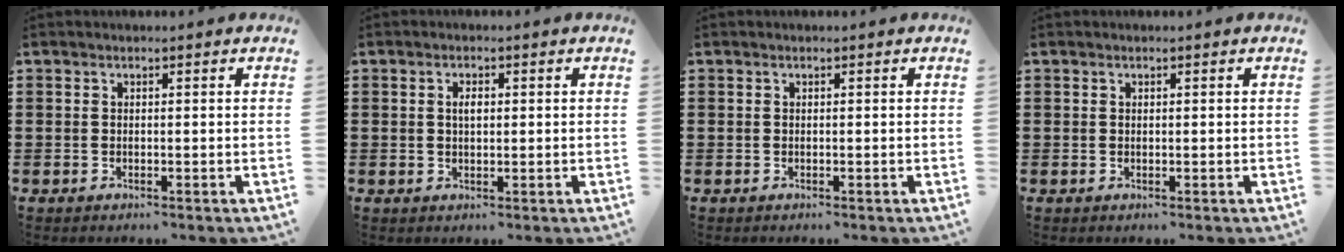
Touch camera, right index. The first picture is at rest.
{"total": 1.9, "force": [0.3, 0.8, 1.7], "torque": [-0.034, 0.006, 0.003]}
{"total": 0.0}
{"total": 0.0}